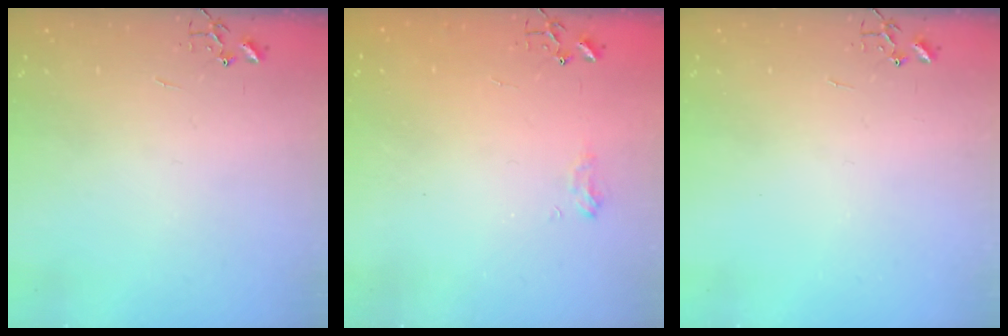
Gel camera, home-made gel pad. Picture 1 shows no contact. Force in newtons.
{"total": 7.5, "press": 7.4, "slide": 0.8}
{"total": 0.0}